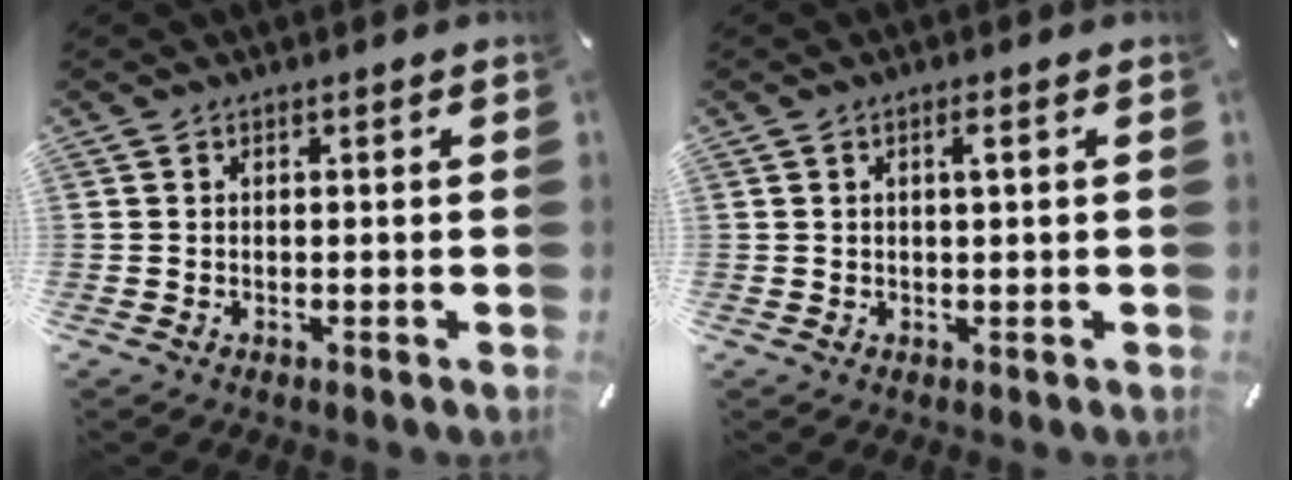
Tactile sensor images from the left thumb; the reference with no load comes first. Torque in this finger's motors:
{"motor_torque": [-0.10, -0.28, 0.16, 0.16, 0.00]}